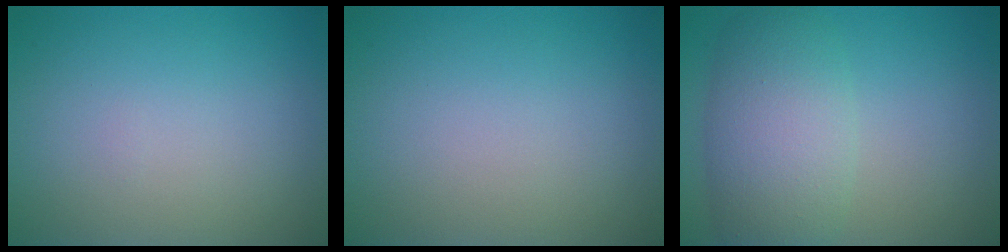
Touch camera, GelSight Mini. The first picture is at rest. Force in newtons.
{"total": 0.0}
{"total": 6.2, "press": 6.2, "slide": 0.5}